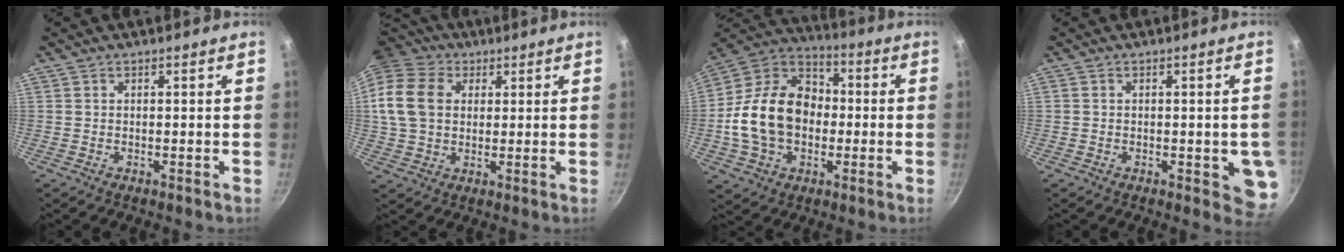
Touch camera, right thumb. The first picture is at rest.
{"total": 18.3, "force": [4.9, 14.2, 10.5], "torque": [-0.220, 0.022, 0.082]}
{"total": 19.5, "force": [-1.7, 14.5, 12.9], "torque": [-0.198, 0.040, -0.039]}
{"total": 6.5, "force": [-1.3, 2.7, 5.8], "torque": [-0.035, 0.002, -0.014]}